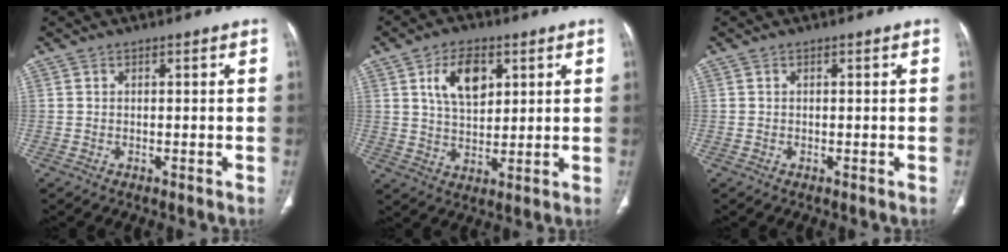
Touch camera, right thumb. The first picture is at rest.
{"total": 9.3, "force": [3.5, 5.4, 6.7], "torque": [-0.095, -0.014, 0.066]}
{"total": 0.0}